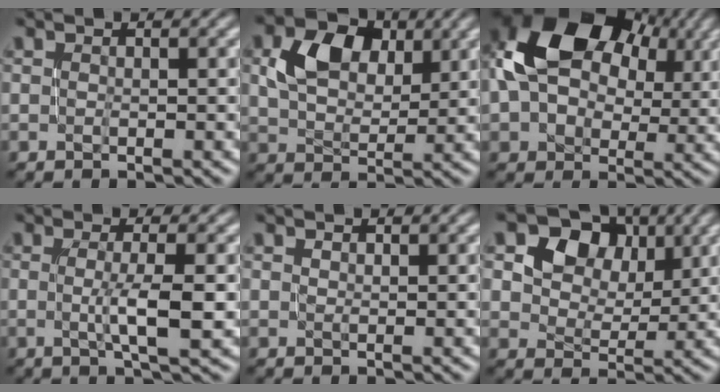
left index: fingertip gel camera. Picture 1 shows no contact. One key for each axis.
{"total": 5.8, "fx": 2.6, "fy": 3.9, "fz": 3.4, "tx": -0.065, "ty": 0.006, "tz": 0.045}
{"total": 16.1, "fx": 5.8, "fy": 11.1, "fz": 10.1, "tx": -0.188, "ty": 0.046, "tz": 0.100}
{"total": 4.1, "fx": -0.2, "fy": 0.8, "fz": 4.0, "tx": -0.065, "ty": 0.000, "tz": -0.004}
{"total": 0.0}
{"total": 9.0, "fx": 4.5, "fy": 6.6, "fz": 4.3, "tx": -0.075, "ty": 0.025, "tz": 0.064}